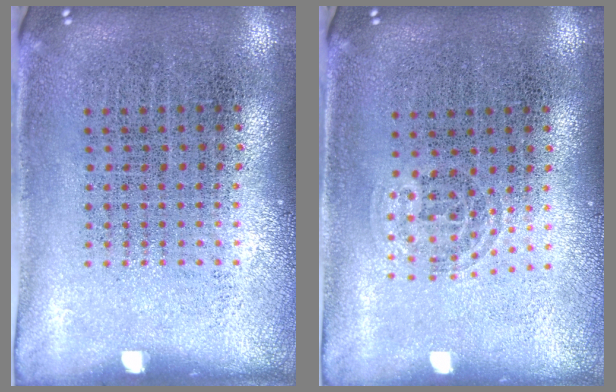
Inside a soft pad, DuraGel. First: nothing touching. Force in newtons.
{"total": 1.0, "press": 0.6, "slide": 0.7}